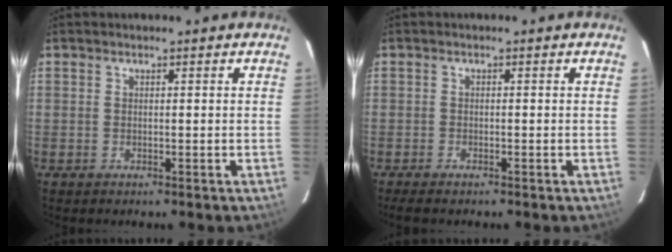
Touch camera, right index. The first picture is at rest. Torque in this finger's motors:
{"motor_torque": [0.03, -0.25, 0.13, 0.02]}